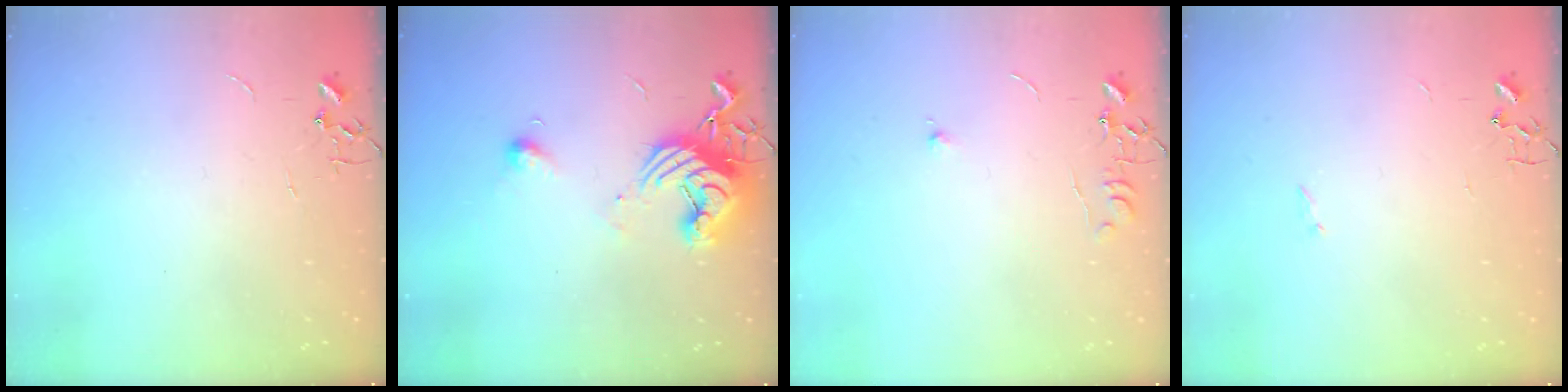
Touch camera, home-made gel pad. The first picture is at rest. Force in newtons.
{"total": 13.5, "press": 13.5, "slide": 1.3}
{"total": 6.0, "press": 5.9, "slide": 0.7}
{"total": 0.9, "press": 0.9, "slide": 0.2}